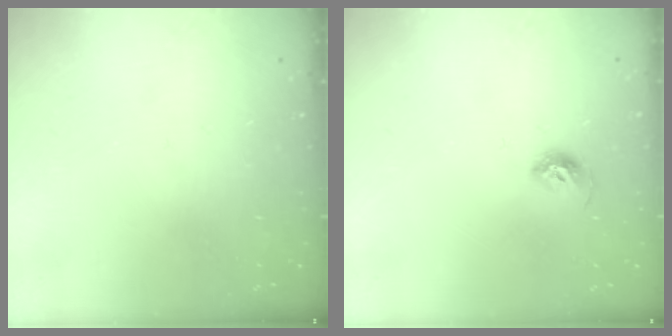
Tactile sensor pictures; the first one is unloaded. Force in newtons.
{"total": 7.3, "press": 7.3, "slide": 0.8}